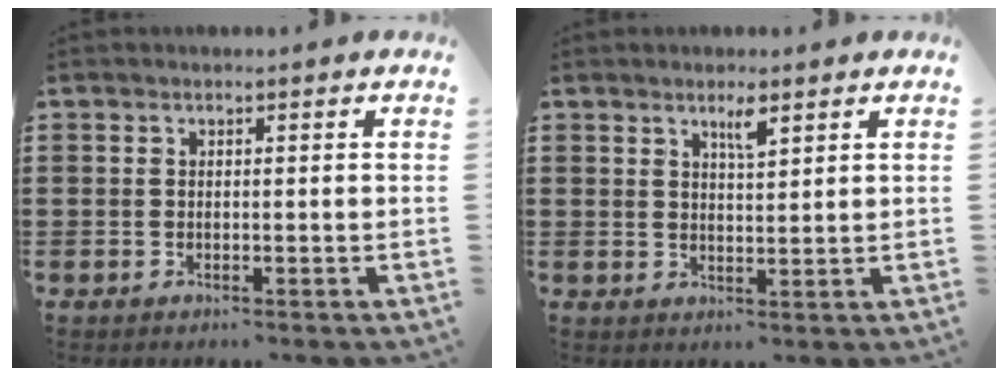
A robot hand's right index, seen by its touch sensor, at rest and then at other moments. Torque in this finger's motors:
{"motor_torque": [-0.07, 0.08, 0.16, 0.02]}